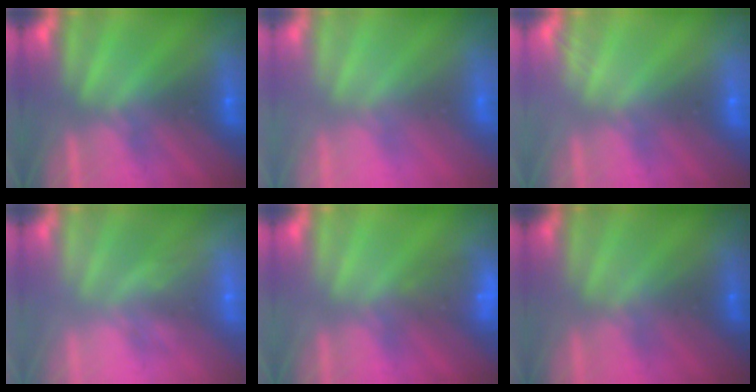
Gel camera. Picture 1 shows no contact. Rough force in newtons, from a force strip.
{"total": 2.8}
{"total": 2.1}
{"total": 2.3}
{"total": 6.6}
{"total": 1.5}